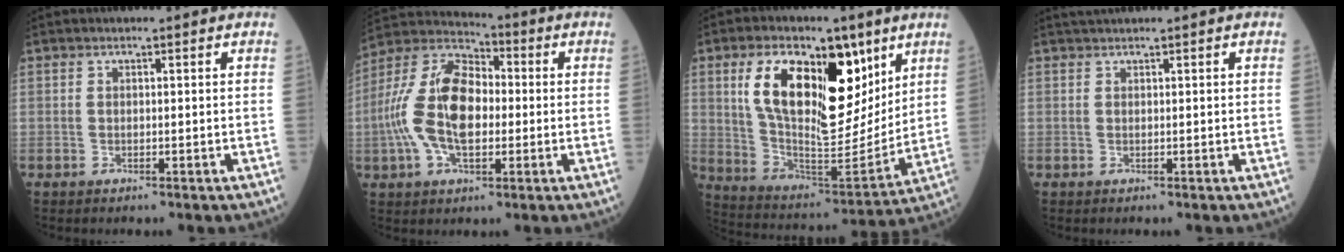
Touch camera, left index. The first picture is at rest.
{"total": 14.1, "force": [-0.6, 6.9, 12.3], "torque": [-0.272, 0.027, -0.013]}
{"total": 19.6, "force": [8.5, 8.4, 15.5], "torque": [-0.271, 0.013, 0.155]}
{"total": 1.4, "force": [1.2, -0.4, 0.4], "torque": [-0.008, 0.011, 0.030]}